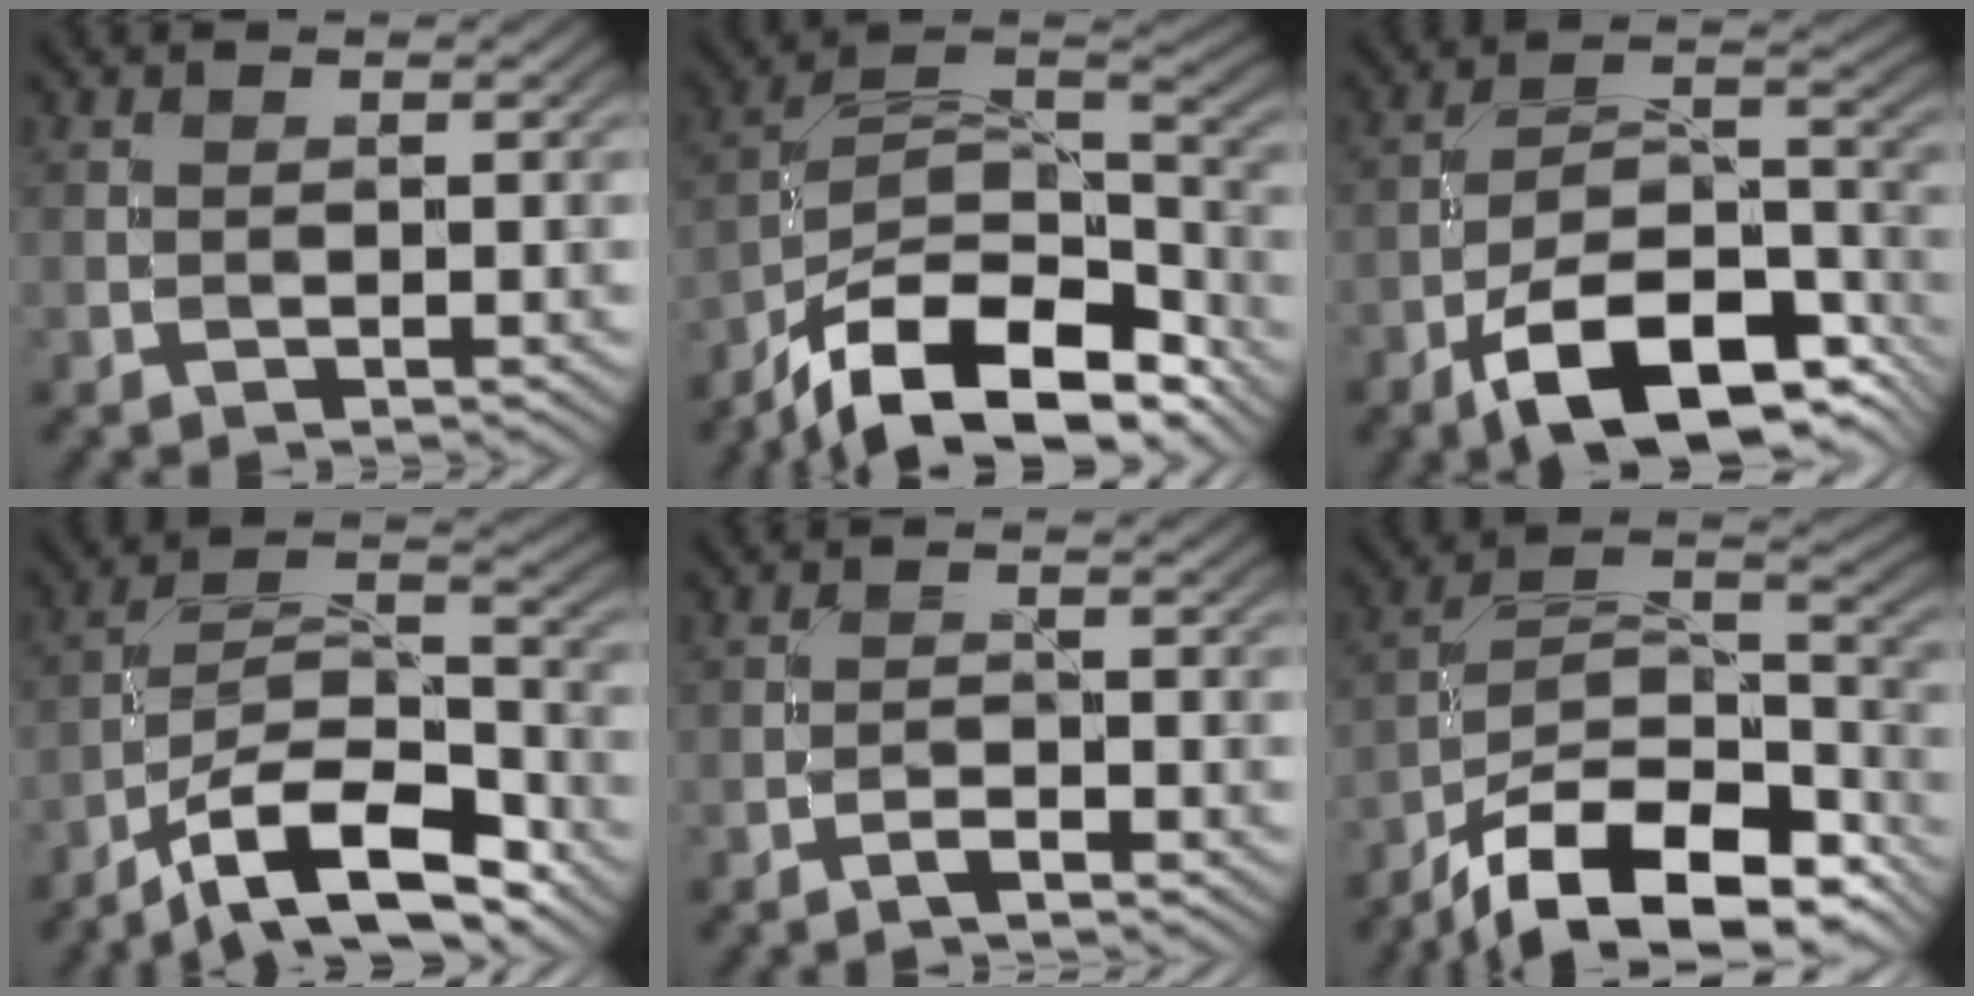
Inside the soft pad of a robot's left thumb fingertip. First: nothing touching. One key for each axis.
{"total": 15.6, "fx": -10.9, "fy": 6.4, "fz": 9.2, "tx": -0.195, "ty": -0.020, "tz": -0.181}
{"total": 14.9, "fx": -9.3, "fy": 5.7, "fz": 10.1, "tx": -0.169, "ty": -0.011, "tz": -0.167}
{"total": 12.8, "fx": -9.4, "fy": 3.9, "fz": 7.8, "tx": -0.140, "ty": 0.002, "tz": -0.174}
{"total": 1.5, "fx": -1.3, "fy": 0.1, "fz": 0.6, "tx": -0.013, "ty": 0.002, "tz": -0.029}
{"total": 17.0, "fx": -12.6, "fy": 6.2, "fz": 9.5, "tx": -0.179, "ty": -0.029, "tz": -0.191}